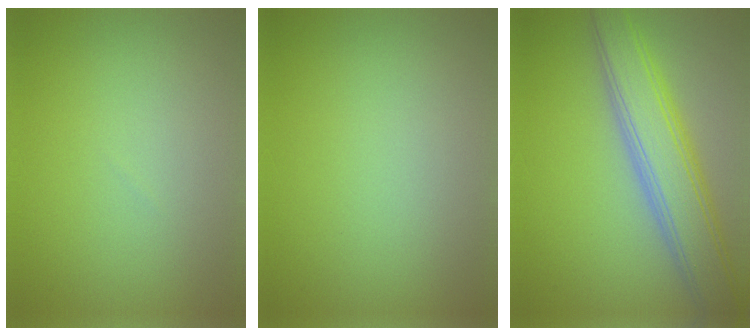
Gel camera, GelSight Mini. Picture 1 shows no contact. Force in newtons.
{"total": 0.0}
{"total": 6.6, "press": 6.6, "slide": 0.2}